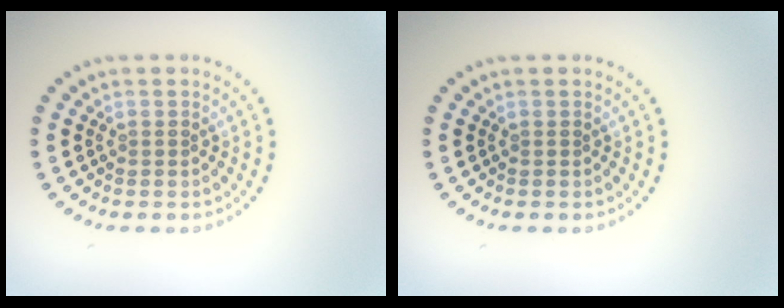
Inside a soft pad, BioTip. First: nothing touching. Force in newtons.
{"total": 0.0}